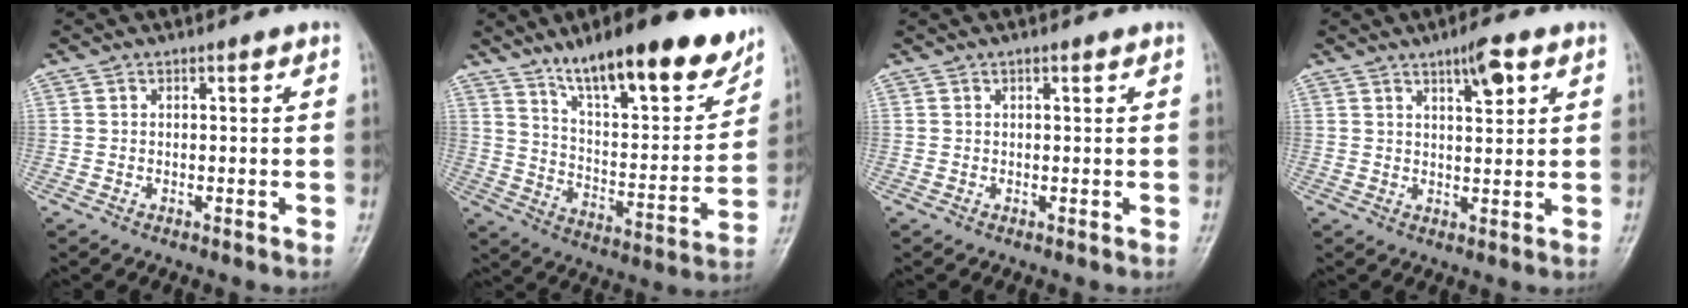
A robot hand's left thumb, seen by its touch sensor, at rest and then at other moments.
{"total": 21.5, "force": [14.8, 6.5, 14.2], "torque": [-0.177, -0.065, 0.239]}
{"total": 0.8, "force": [0.5, 0.2, 0.7], "torque": [-0.011, 0.004, 0.006]}
{"total": 5.3, "force": [2.8, 1.5, 4.2], "torque": [-0.061, -0.010, 0.044]}